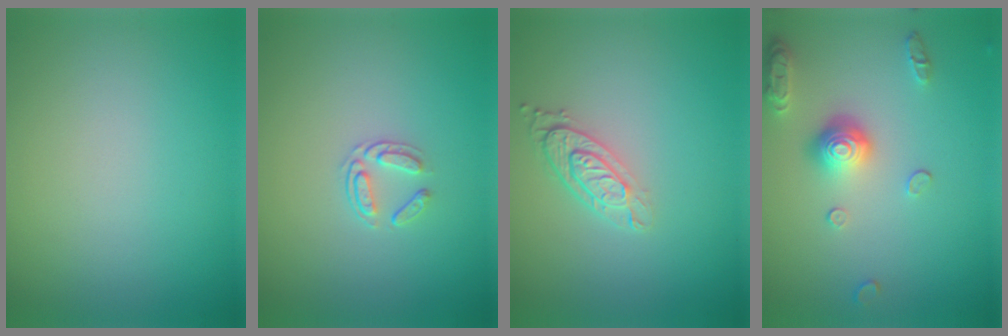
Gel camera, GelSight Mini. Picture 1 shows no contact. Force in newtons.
{"total": 1.6, "press": 1.0, "slide": 1.2}
{"total": 3.1, "press": 2.3, "slide": 2.1}
{"total": 3.6, "press": 2.9, "slide": 2.2}